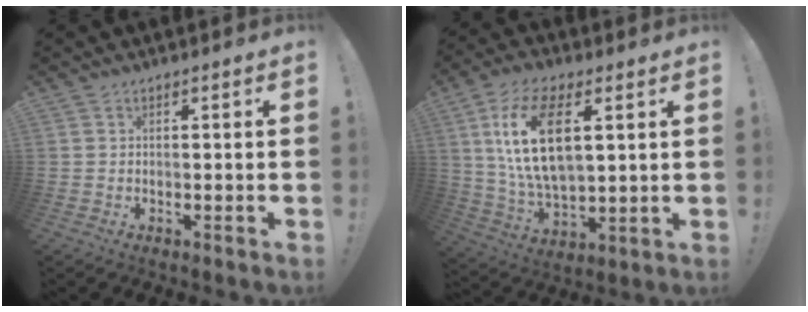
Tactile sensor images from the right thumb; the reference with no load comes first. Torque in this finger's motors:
{"motor_torque": [0.96, 2.70, 1.35, 1.20, 0.16]}